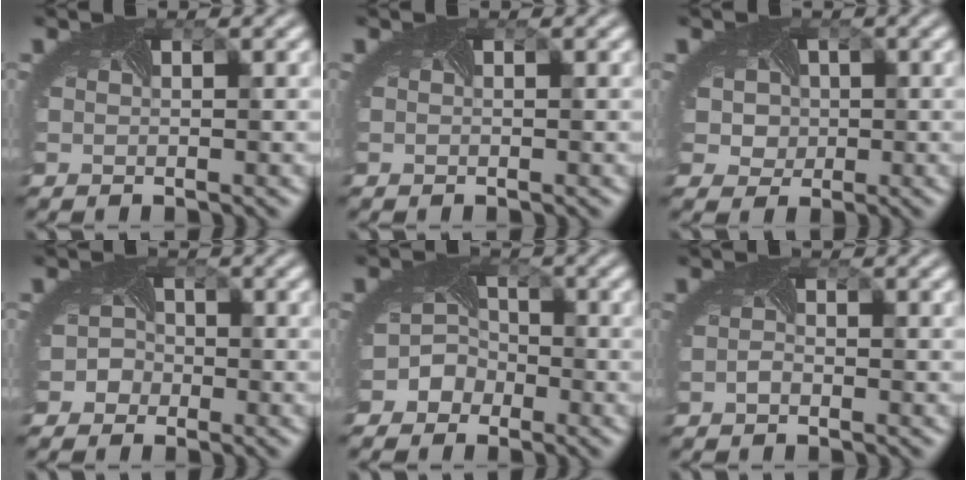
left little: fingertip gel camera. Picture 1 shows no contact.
{"total": 0.0}
{"total": 4.4, "force": [0.8, 3.8, 2.1], "torque": [-0.028, 0.018, -0.011]}
{"total": 2.1, "force": [-1.3, 1.6, -0.2], "torque": [0.016, 0.002, -0.025]}
{"total": 3.1, "force": [-2.0, 2.4, 0.2], "torque": [0.017, 0.008, -0.039]}
{"total": 0.8, "force": [-0.8, 0.1, 0.0], "torque": [-0.006, -0.001, -0.017]}